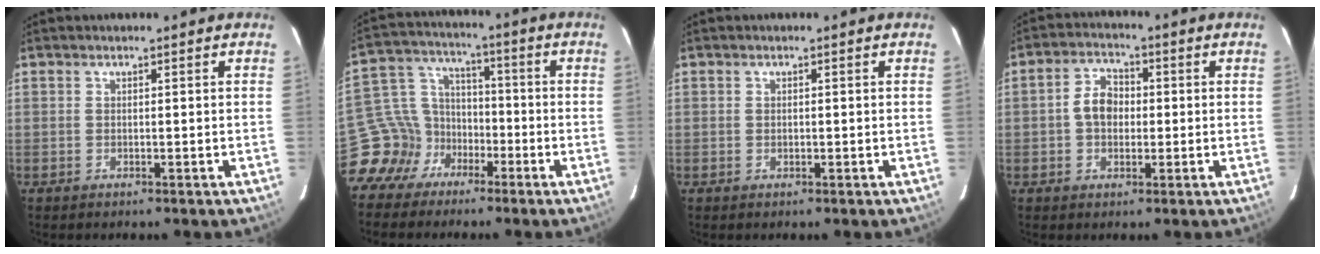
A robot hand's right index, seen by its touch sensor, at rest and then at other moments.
{"total": 10.3, "force": [-6.4, 7.8, 2.0], "torque": [-0.058, 0.040, -0.120]}
{"total": 0.8, "force": [0.0, 0.6, 0.4], "torque": [-0.007, 0.002, 0.000]}
{"total": 5.7, "force": [-0.2, 4.3, 3.7], "torque": [-0.070, 0.018, -0.003]}